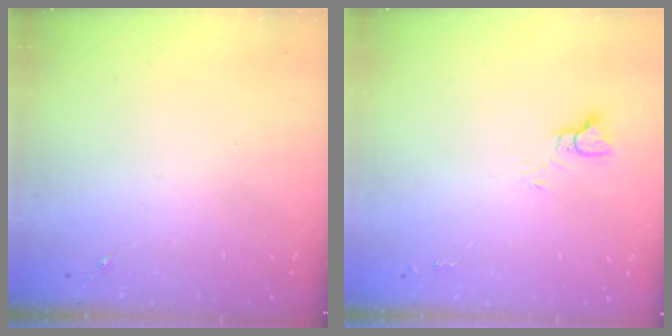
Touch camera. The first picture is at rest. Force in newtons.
{"total": 5.3, "press": 5.3, "slide": 0.5}